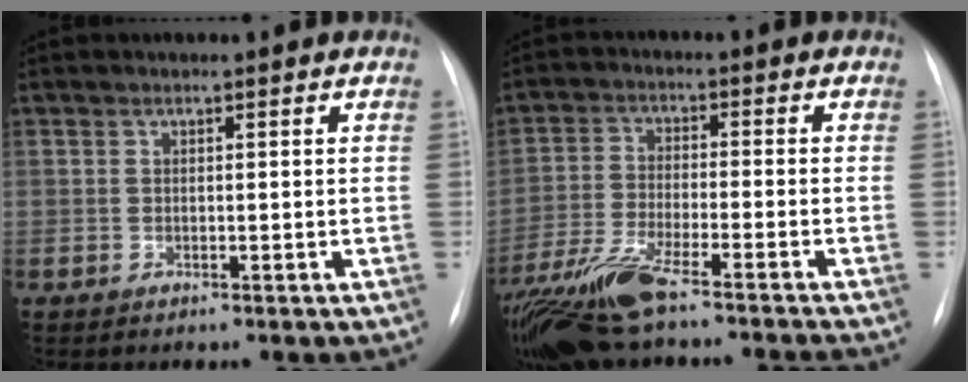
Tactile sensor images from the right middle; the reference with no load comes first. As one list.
[{"total": 14.3, "force": [-11.4, 0.2, 8.6], "torque": [-0.181, -0.037, -0.204]}]